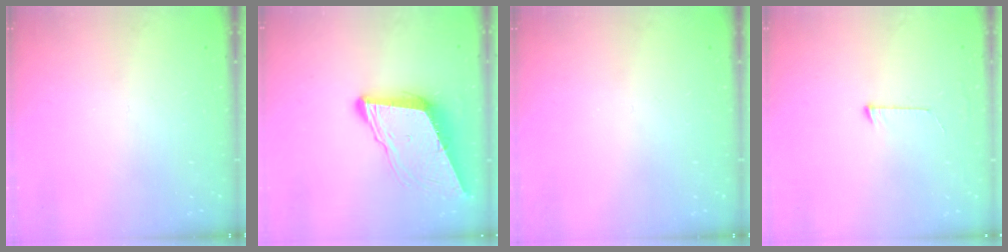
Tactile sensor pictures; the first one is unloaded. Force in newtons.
{"total": 10.5, "press": 9.9, "slide": 3.6}
{"total": 0.0}
{"total": 5.5, "press": 5.5, "slide": 0.5}